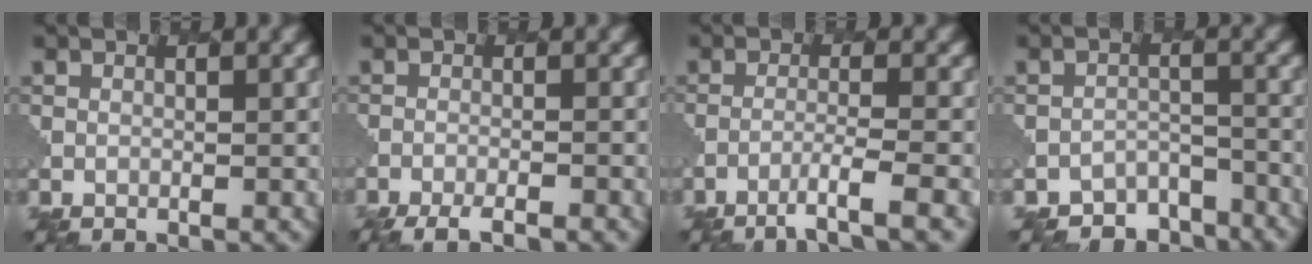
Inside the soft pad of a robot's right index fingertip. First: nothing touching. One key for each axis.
{"total": 5.7, "fx": -4.8, "fy": 1.3, "fz": 2.8, "tx": -0.034, "ty": -0.007, "tz": -0.066}
{"total": 3.5, "fx": -2.3, "fy": 0.1, "fz": 2.6, "tx": -0.037, "ty": 0.007, "tz": -0.053}
{"total": 4.6, "fx": -4.2, "fy": 1.7, "fz": 0.5, "tx": 0.000, "ty": -0.002, "tz": -0.058}